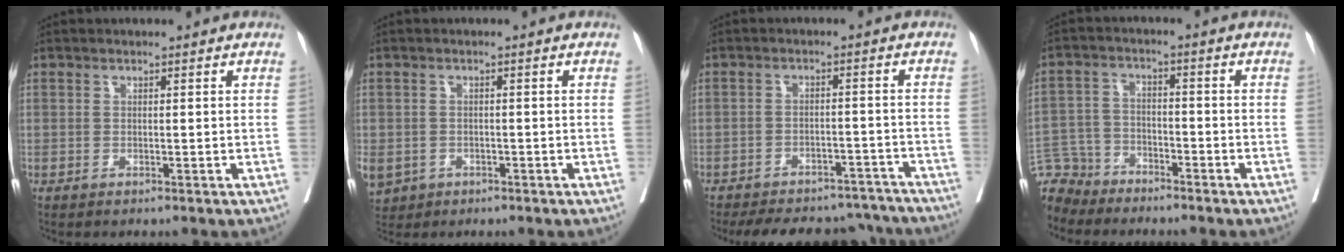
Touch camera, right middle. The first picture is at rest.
{"total": 9.8, "force": [-4.2, 7.9, 3.8], "torque": [-0.117, -0.005, -0.057]}
{"total": 18.0, "force": [-16.0, 6.1, 5.5], "torque": [-0.112, 0.007, -0.204]}
{"total": 7.8, "force": [-7.0, 3.3, -0.6], "torque": [0.008, 0.009, -0.138]}